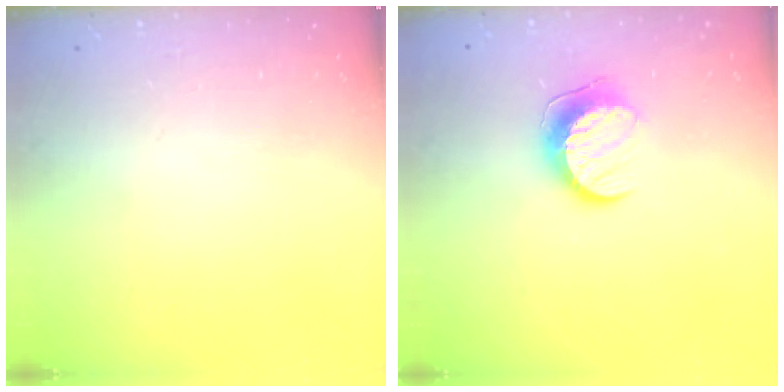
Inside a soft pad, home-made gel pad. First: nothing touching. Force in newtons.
{"total": 9.8, "press": 9.8, "slide": 0.5}